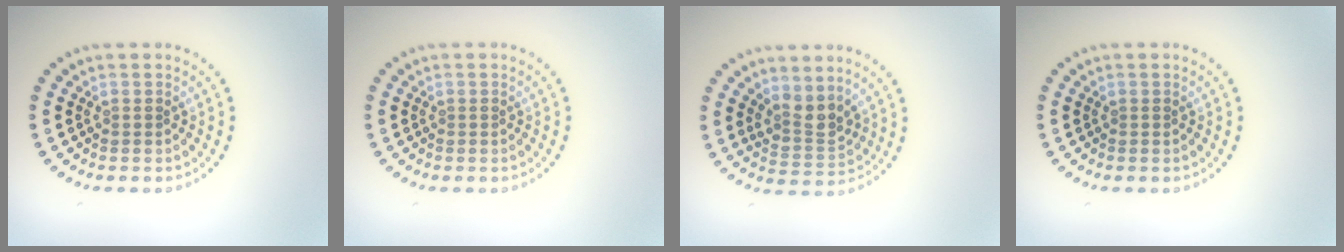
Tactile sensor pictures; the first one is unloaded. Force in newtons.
{"total": 0.0}
{"total": 2.7, "press": 2.1, "slide": 1.7}
{"total": 0.0}